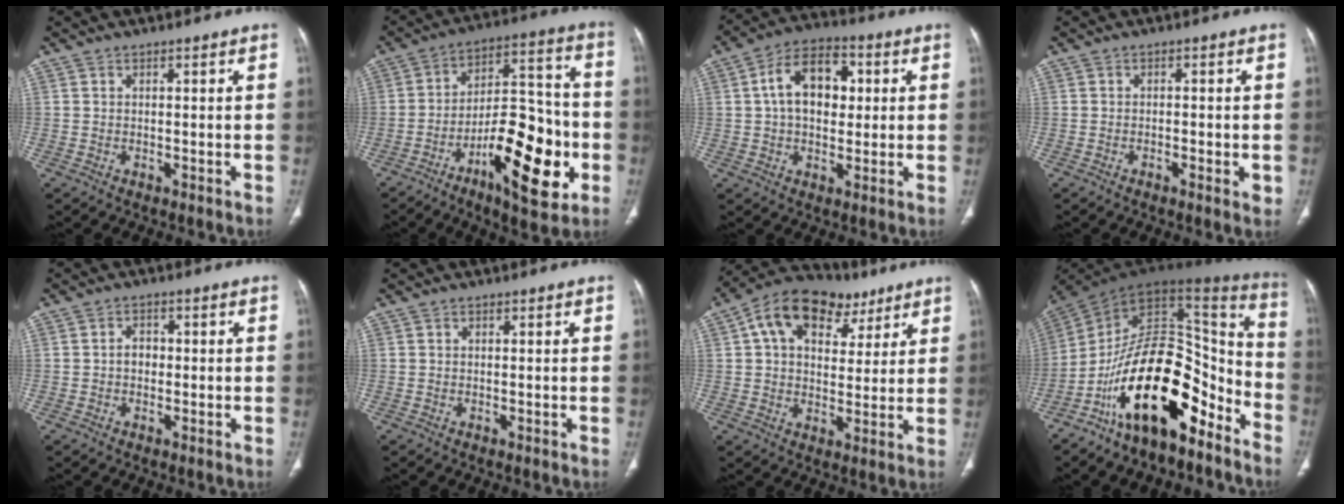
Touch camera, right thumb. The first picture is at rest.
{"total": 20.1, "force": [-7.3, 7.9, 17.0], "torque": [-0.232, 0.044, -0.109]}
{"total": 12.3, "force": [1.9, 8.1, 9.0], "torque": [-0.127, 0.018, 0.025]}
{"total": 2.5, "force": [-0.7, 0.8, 2.3], "torque": [-0.034, 0.000, -0.011]}
{"total": 2.5, "force": [-0.3, 2.0, 1.5], "torque": [-0.012, 0.008, -0.010]}
{"total": 0.0}
{"total": 17.6, "force": [8.1, 11.4, 10.6], "torque": [-0.139, 0.010, 0.126]}
{"total": 26.3, "force": [-13.8, 11.7, 19.1], "torque": [-0.304, 0.103, -0.232]}